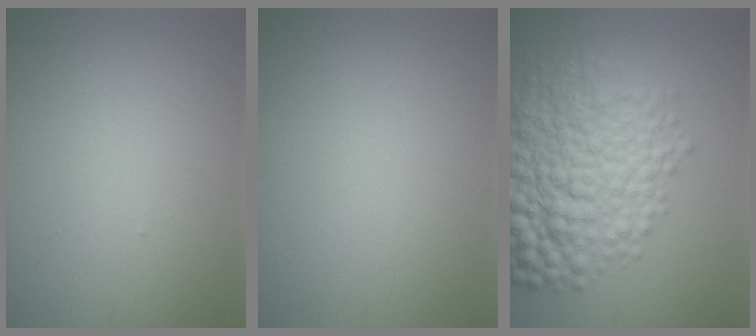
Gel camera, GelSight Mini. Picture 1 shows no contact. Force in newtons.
{"total": 0.0}
{"total": 9.7, "press": 9.7, "slide": 0.1}